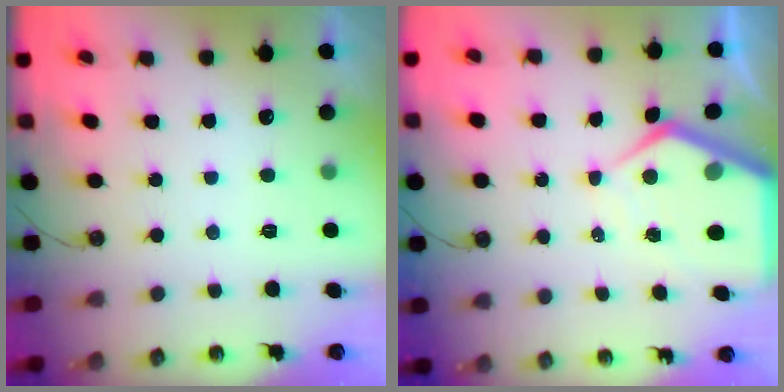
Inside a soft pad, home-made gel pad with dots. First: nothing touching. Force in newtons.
{"total": 8.8, "press": 8.8, "slide": 0.9}